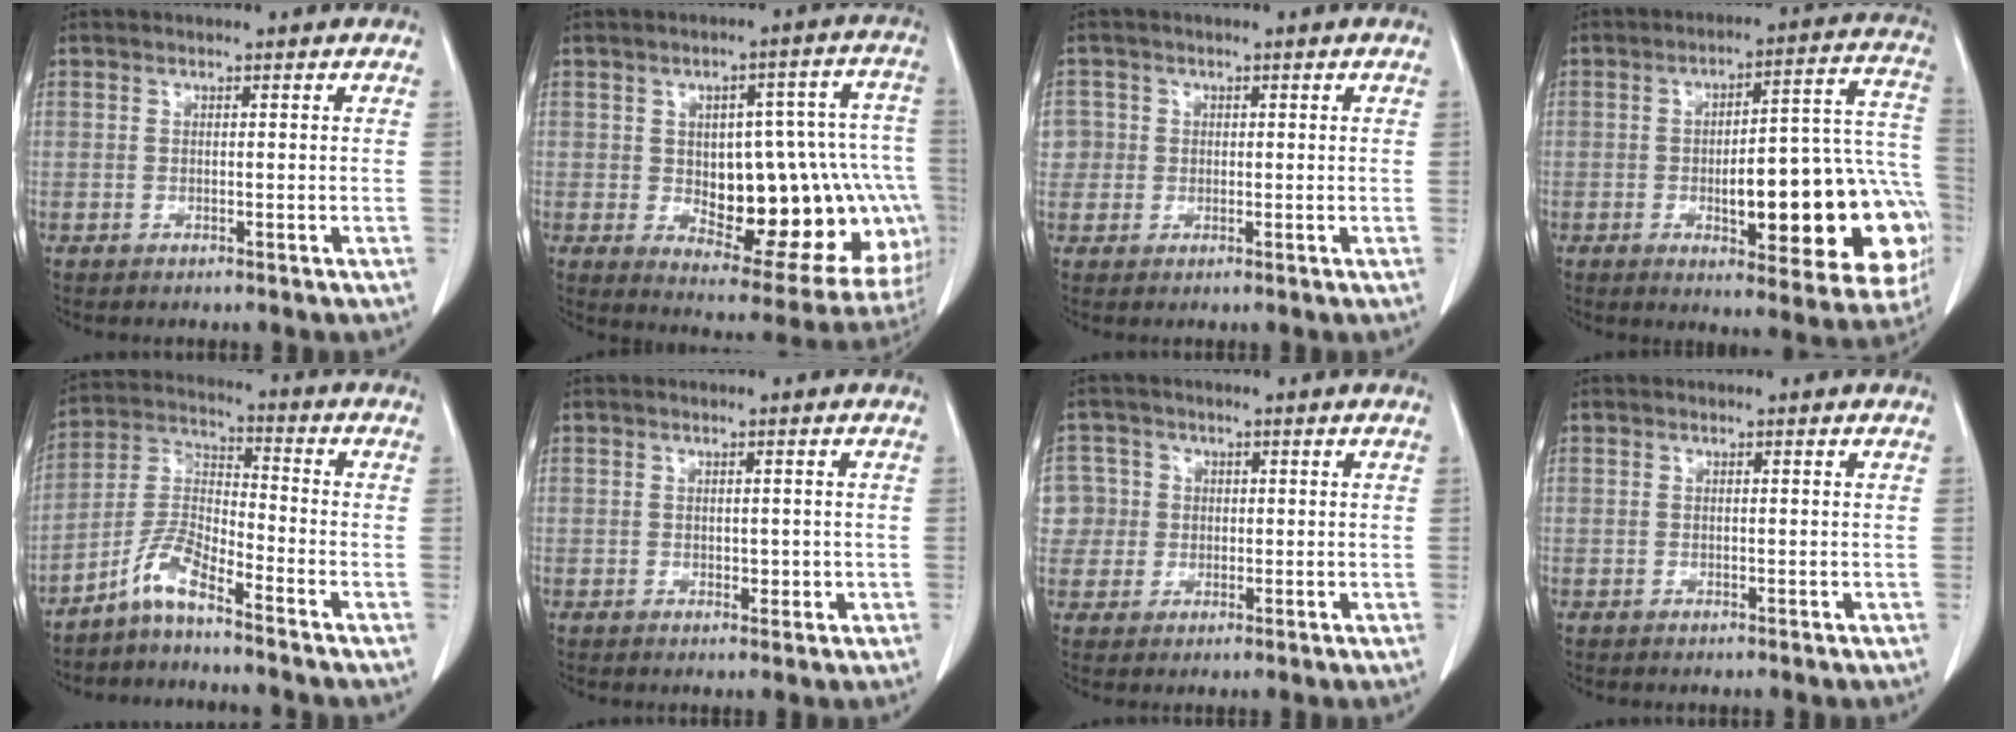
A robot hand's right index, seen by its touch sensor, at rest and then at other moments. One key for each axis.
{"total": 22.9, "fx": -2.8, "fy": 9.8, "fz": 20.5, "tx": -0.187, "ty": 0.043, "tz": -0.006}
{"total": 3.6, "fx": 0.4, "fy": 3.5, "fz": 0.2, "tx": 0.005, "ty": 0.012, "tz": 0.008}
{"total": 22.9, "fx": -5.3, "fy": 6.2, "fz": 21.5, "tx": -0.191, "ty": 0.037, "tz": -0.050}
{"total": 6.5, "fx": -5.1, "fy": 0.9, "fz": 4.0, "tx": -0.095, "ty": 0.001, "tz": -0.105}
{"total": 1.6, "fx": -0.1, "fy": 1.0, "fz": 1.2, "tx": -0.014, "ty": 0.001, "tz": 0.003}
{"total": 6.0, "fx": 0.8, "fy": 5.9, "fz": 0.1, "tx": -0.001, "ty": 0.024, "tz": 0.019}
{"total": 0.0}